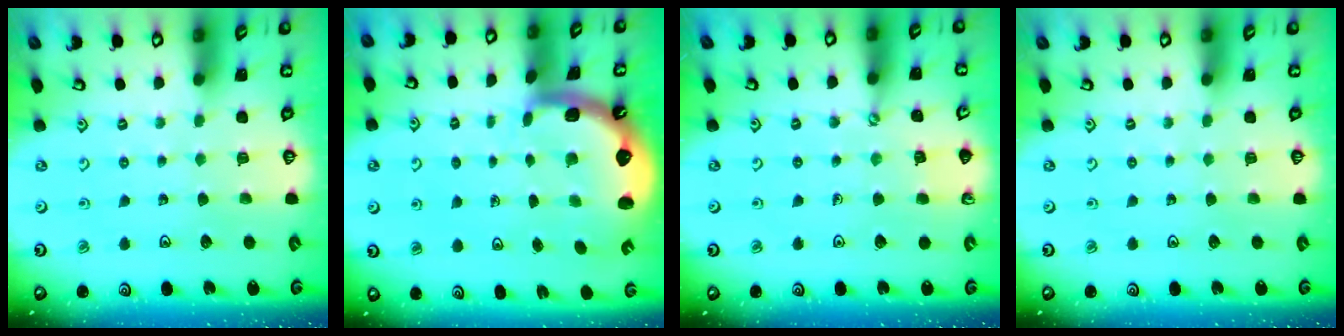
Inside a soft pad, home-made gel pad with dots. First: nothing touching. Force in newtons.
{"total": 3.4, "press": 2.5, "slide": 2.3}
{"total": 2.3, "press": 2.2, "slide": 0.3}
{"total": 0.0}